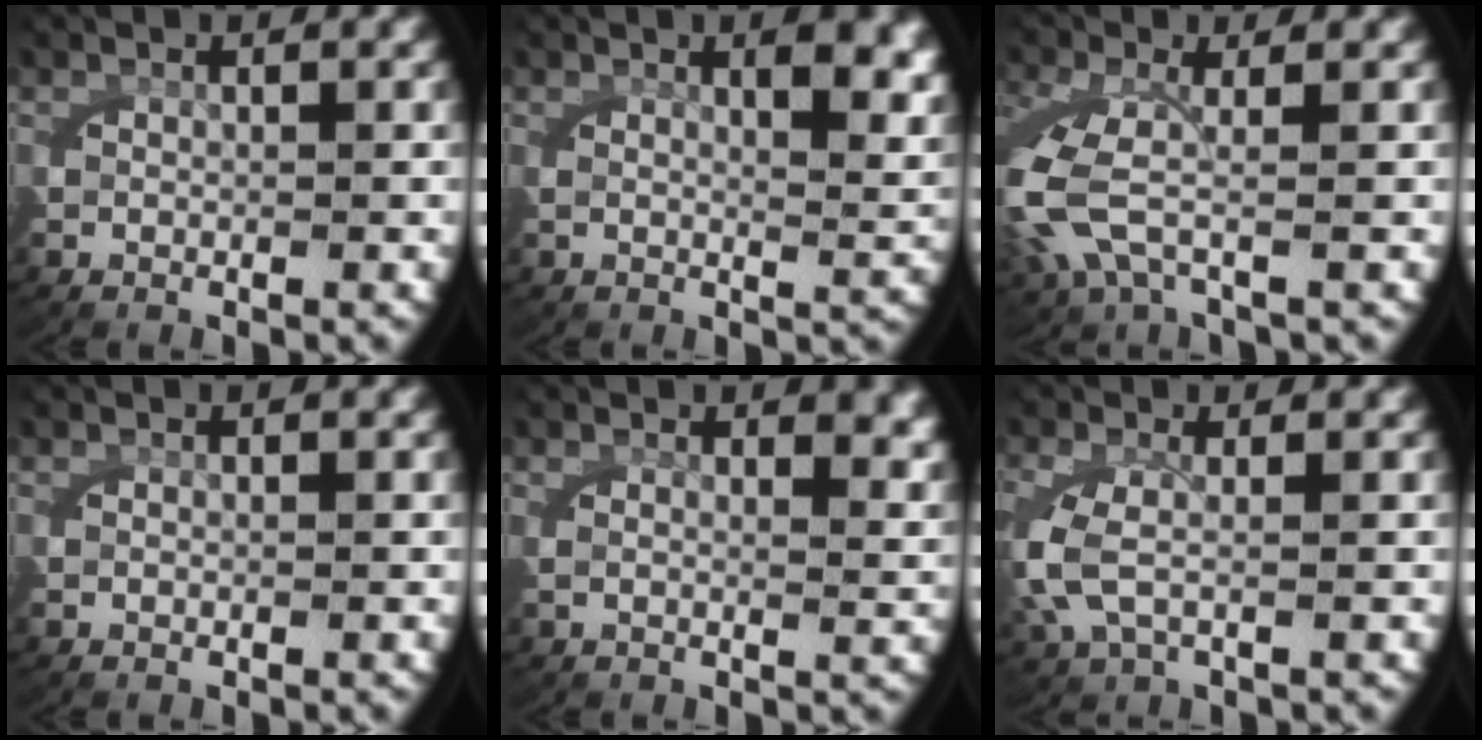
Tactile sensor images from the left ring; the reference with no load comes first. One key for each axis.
{"total": 4.0, "fx": 2.0, "fy": 0.7, "fz": 3.4, "tx": -0.048, "ty": -0.005, "tz": 0.030}
{"total": 4.8, "fx": -0.5, "fy": 2.8, "fz": 3.9, "tx": -0.134, "ty": -0.024, "tz": 0.005}
{"total": 0.0}
{"total": 2.6, "fx": 1.7, "fy": 0.3, "fz": 2.0, "tx": -0.033, "ty": -0.008, "tz": 0.026}
{"total": 3.4, "fx": -0.4, "fy": 1.9, "fz": 2.8, "tx": -0.094, "ty": -0.016, "tz": 0.006}